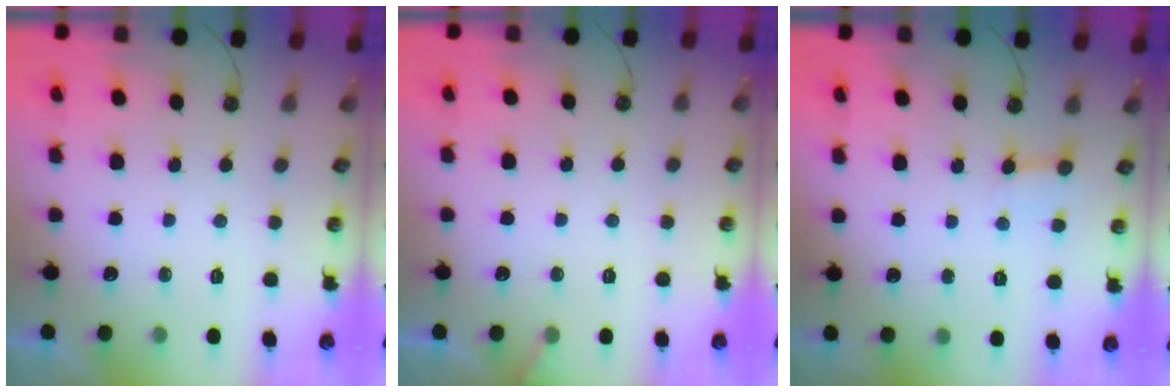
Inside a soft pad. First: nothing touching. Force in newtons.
{"total": 2.9, "press": 2.9, "slide": 0.2}
{"total": 3.7, "press": 3.7, "slide": 0.3}